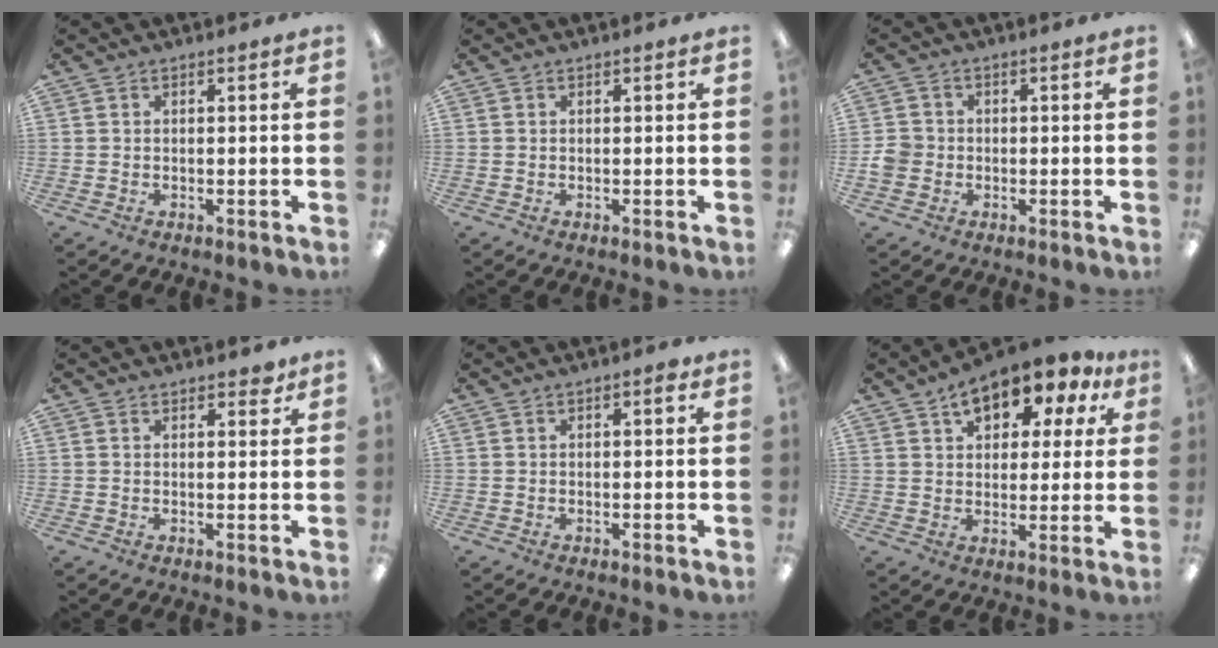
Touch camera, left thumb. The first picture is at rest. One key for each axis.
{"total": 0.0}
{"total": 3.8, "fx": -0.9, "fy": 3.5, "fz": 1.0, "tx": -0.009, "ty": 0.005, "tz": -0.017}
{"total": 2.0, "fx": 1.7, "fy": 0.9, "fz": 0.6, "tx": 0.002, "ty": -0.008, "tz": 0.028}
{"total": 1.3, "fx": 0.6, "fy": 0.5, "fz": 1.1, "tx": -0.014, "ty": 0.002, "tz": 0.007}
{"total": 11.5, "fx": 7.9, "fy": 5.7, "fz": 6.0, "tx": -0.091, "ty": -0.040, "tz": 0.138}